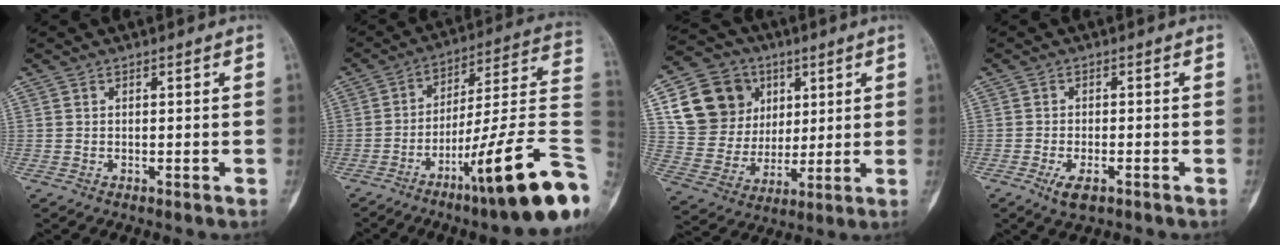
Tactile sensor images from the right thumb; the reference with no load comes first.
{"total": 23.6, "force": [-8.9, 2.9, 21.6], "torque": [-0.262, 0.052, -0.132]}
{"total": 16.8, "force": [6.2, 14.2, 6.6], "torque": [-0.087, -0.001, 0.119]}
{"total": 4.0, "force": [-2.1, 1.4, 3.1], "torque": [-0.062, 0.000, -0.035]}